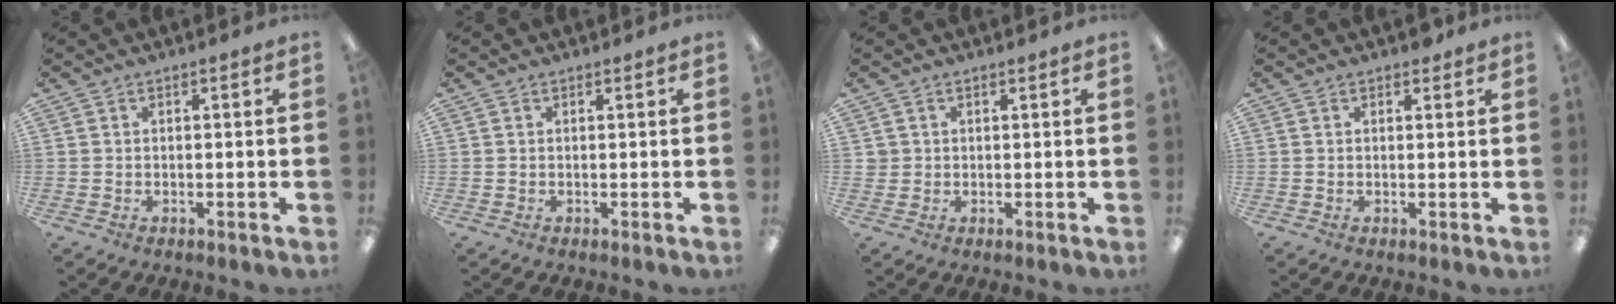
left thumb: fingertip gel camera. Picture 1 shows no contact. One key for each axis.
{"total": 0.0}
{"total": 1.6, "fx": 0.6, "fy": 1.4, "fz": 0.0, "tx": -0.003, "ty": 0.002, "tz": 0.011}
{"total": 1.2, "fx": 1.0, "fy": 0.6, "fz": 0.4, "tx": -0.001, "ty": -0.002, "tz": 0.017}